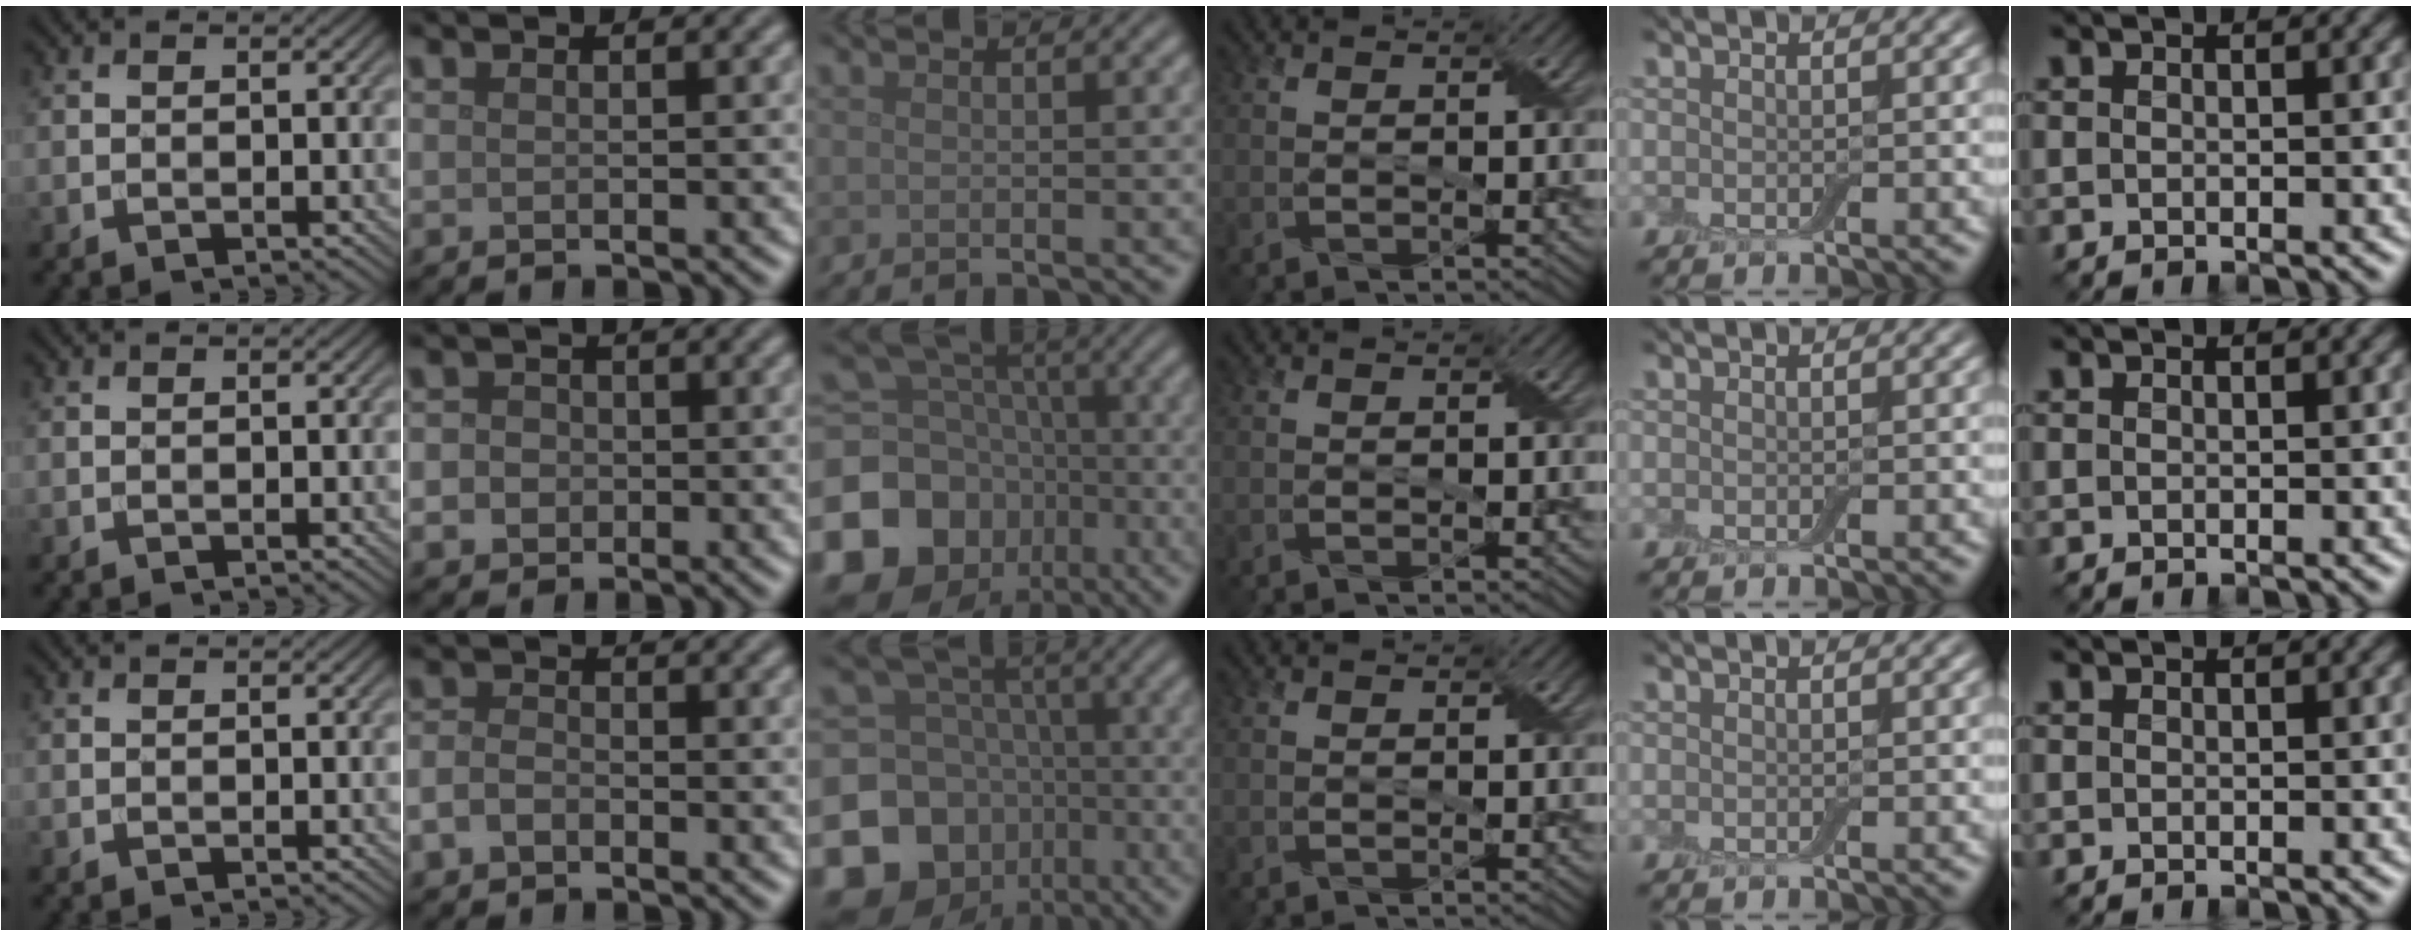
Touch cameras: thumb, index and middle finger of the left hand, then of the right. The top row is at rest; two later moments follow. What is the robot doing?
{"motion": "fold", "object": "cloth"}